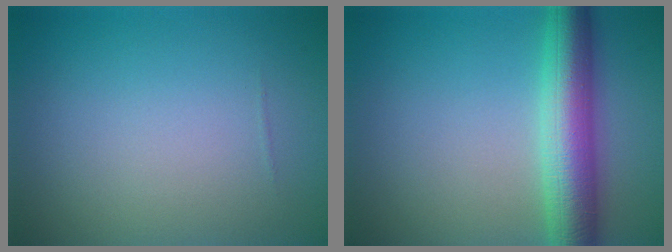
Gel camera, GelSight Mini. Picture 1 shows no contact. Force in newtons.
{"total": 6.7, "press": 6.7, "slide": 0.2}